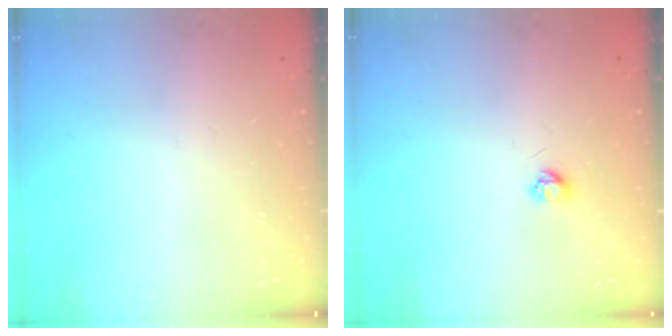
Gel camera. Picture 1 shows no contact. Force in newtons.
{"total": 3.2, "press": 3.2, "slide": 0.4}